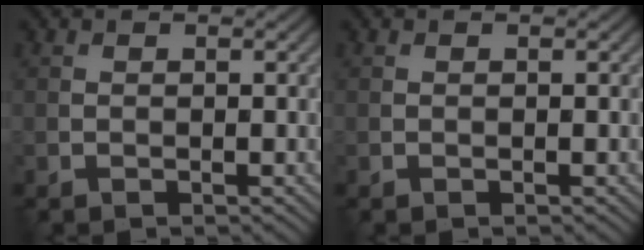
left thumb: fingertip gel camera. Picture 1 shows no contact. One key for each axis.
{"total": 0.0}